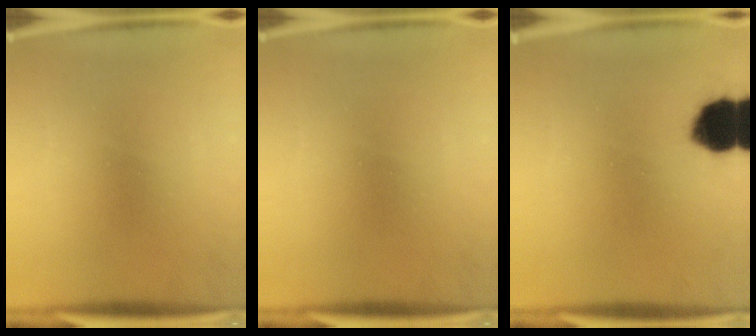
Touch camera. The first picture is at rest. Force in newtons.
{"total": 0.0}
{"total": 13.1}